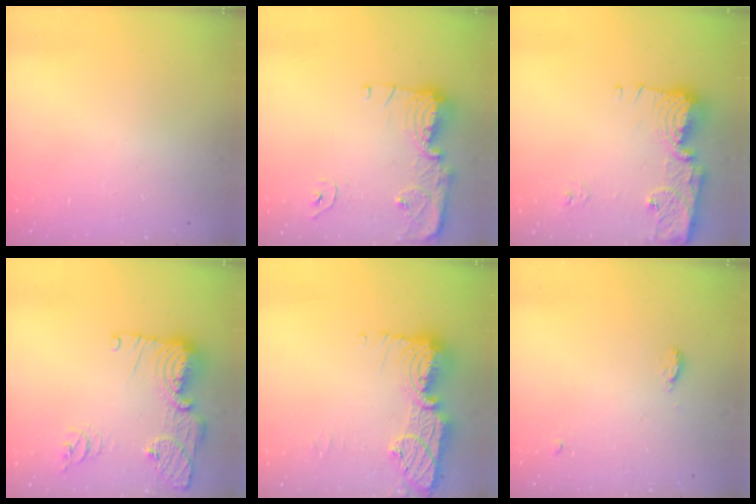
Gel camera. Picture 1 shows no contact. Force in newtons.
{"total": 13.8, "press": 13.8, "slide": 1.3}
{"total": 14.7, "press": 14.6, "slide": 1.6}
{"total": 16.2, "press": 16.2, "slide": 1.7}
{"total": 16.5, "press": 16.4, "slide": 1.2}
{"total": 8.1, "press": 5.6, "slide": 5.8}